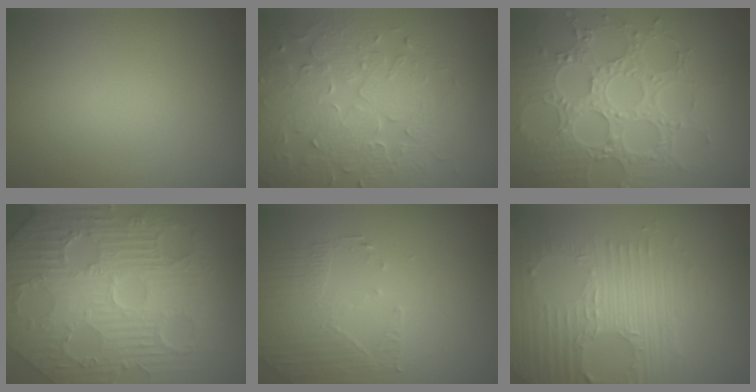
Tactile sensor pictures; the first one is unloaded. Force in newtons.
{"total": 8.1, "press": 5.9, "slide": 5.6}
{"total": 7.7, "press": 6.2, "slide": 4.6}
{"total": 12.0, "press": 8.0, "slide": 8.9}
{"total": 2.2, "press": 1.8, "slide": 1.2}
{"total": 6.8, "press": 4.6, "slide": 5.0}